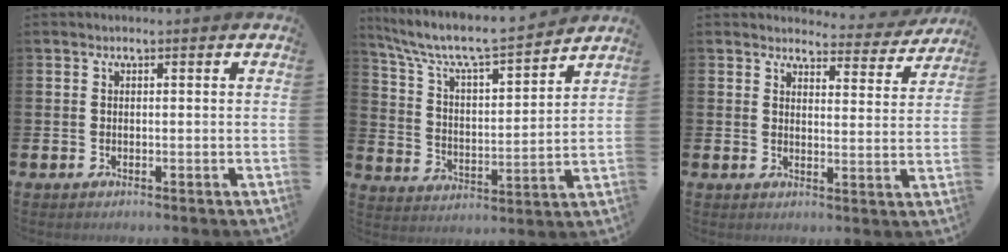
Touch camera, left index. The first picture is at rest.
{"total": 7.8, "force": [7.1, 1.1, 3.0], "torque": [-0.094, -0.050, 0.117]}
{"total": 3.7, "force": [3.6, 0.9, 0.3], "torque": [-0.008, -0.028, 0.059]}